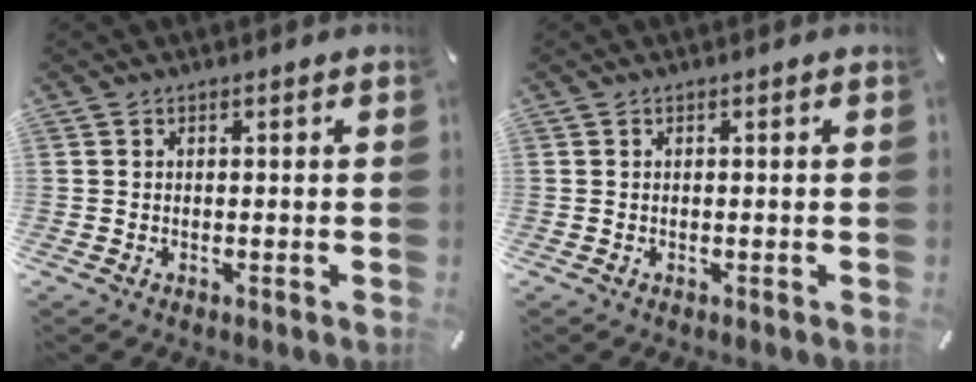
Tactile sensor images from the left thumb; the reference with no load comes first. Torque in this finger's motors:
{"motor_torque": [-0.04, 0.01, -0.05, 0.00, 0.00]}